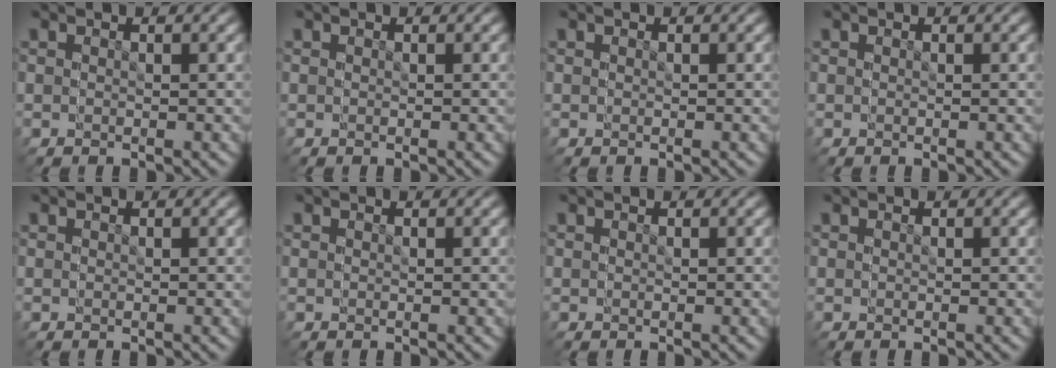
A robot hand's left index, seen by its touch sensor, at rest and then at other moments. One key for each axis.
{"total": 0.0}
{"total": 0.0}
{"total": 0.0}
{"total": 0.0}
{"total": 0.0}
{"total": 0.0}
{"total": 0.0}